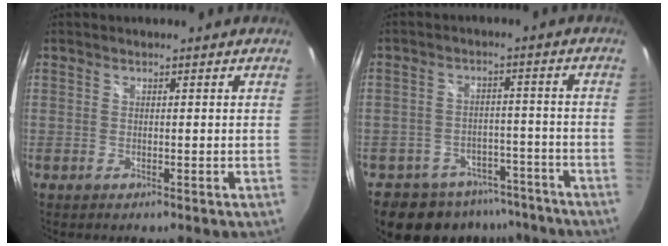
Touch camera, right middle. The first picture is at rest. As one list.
[{"total": 12.4, "force": [-9.6, 7.1, 3.3], "torque": [-0.077, 0.014, -0.120]}]